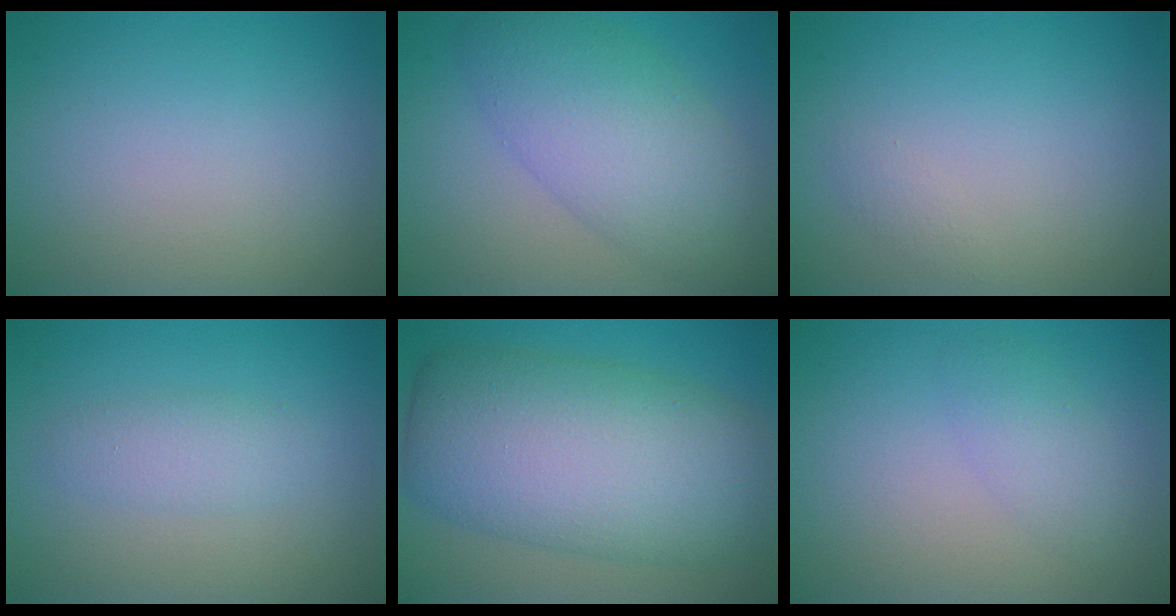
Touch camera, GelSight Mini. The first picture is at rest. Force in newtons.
{"total": 7.2, "press": 7.2, "slide": 0.1}
{"total": 0.6, "press": 0.6, "slide": 0.1}
{"total": 2.0, "press": 2.0, "slide": 0.0}
{"total": 12.5, "press": 12.5, "slide": 0.4}
{"total": 2.1, "press": 2.1, "slide": 0.1}